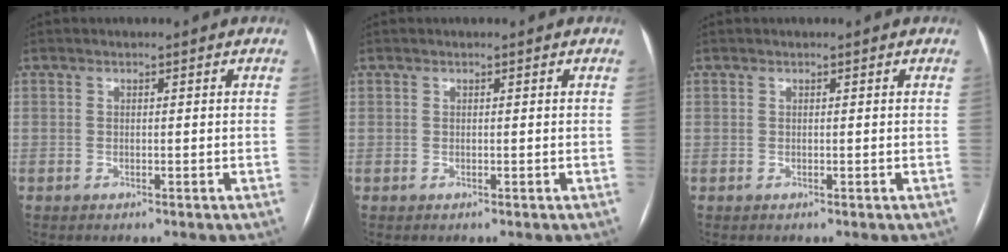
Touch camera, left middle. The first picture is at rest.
{"total": 0.0}
{"total": 0.0}